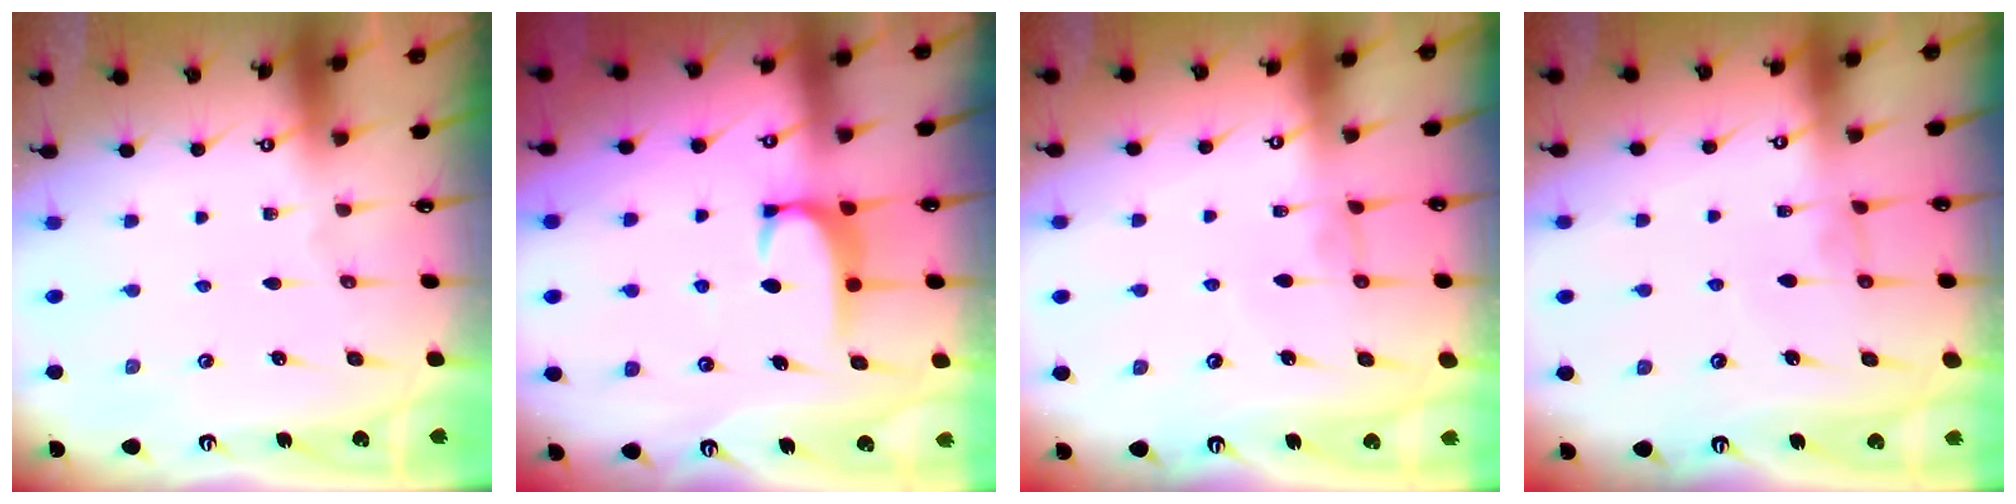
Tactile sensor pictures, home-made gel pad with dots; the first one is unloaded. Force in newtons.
{"total": 2.0, "press": 1.9, "slide": 0.5}
{"total": 1.0, "press": 0.7, "slide": 0.7}
{"total": 1.0, "press": 0.7, "slide": 0.7}